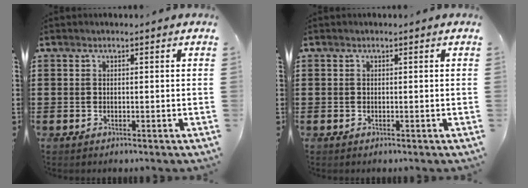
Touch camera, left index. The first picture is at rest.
{"total": 0.0}